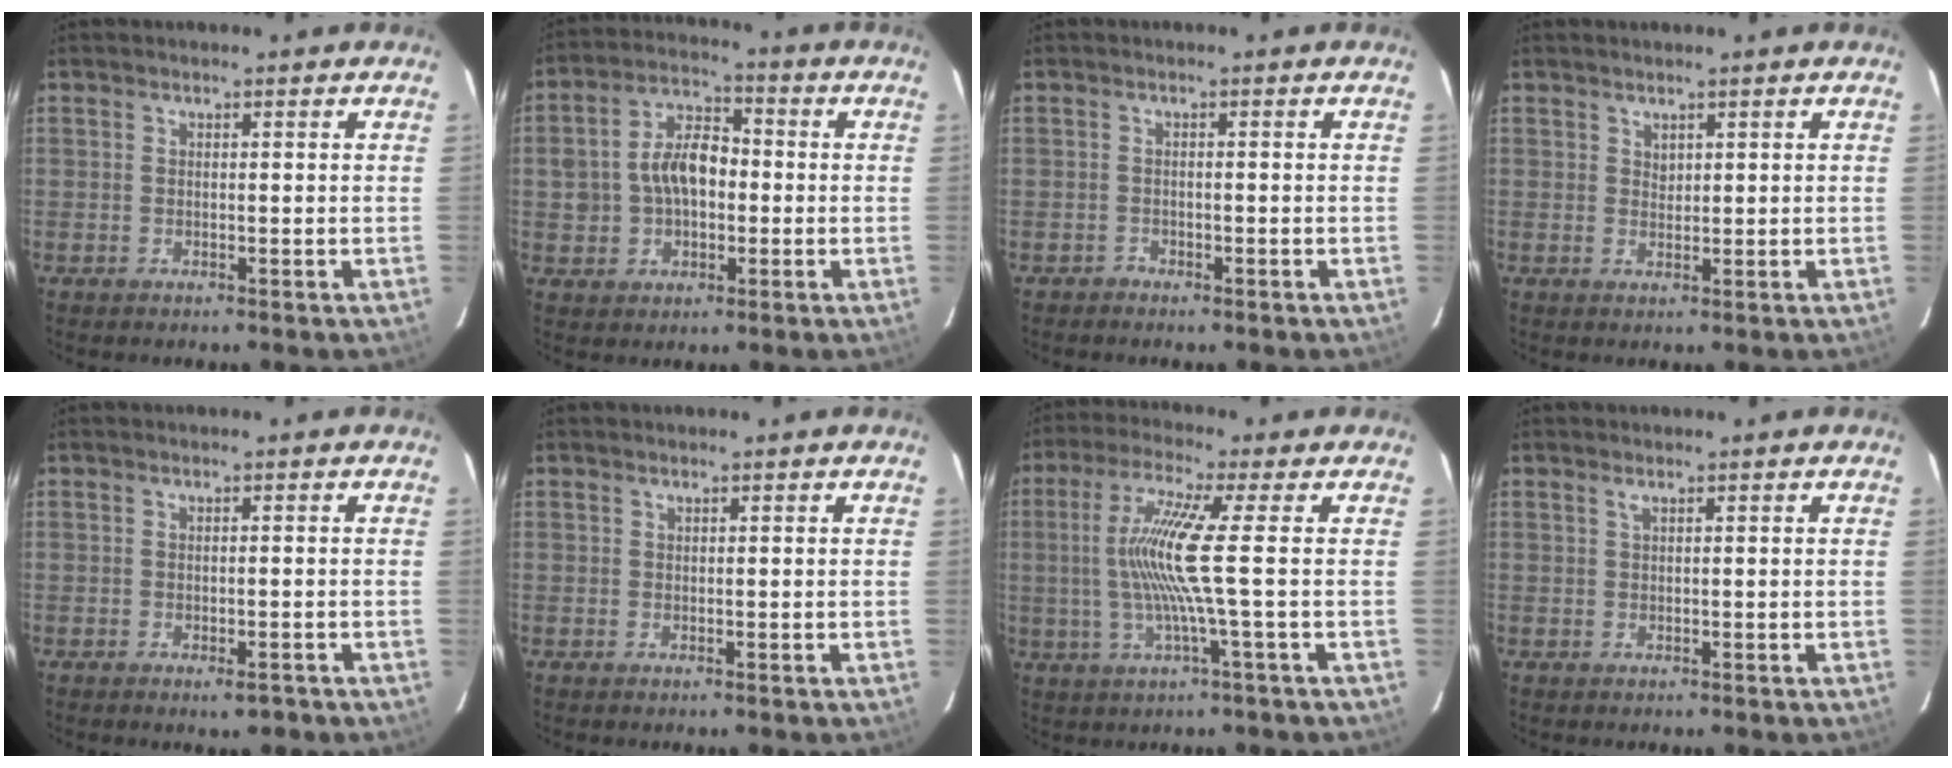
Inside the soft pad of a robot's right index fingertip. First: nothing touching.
{"total": 9.9, "force": [-0.4, 6.6, 7.3], "torque": [-0.144, 0.027, -0.002]}
{"total": 1.3, "force": [-1.2, 0.5, 0.2], "torque": [-0.011, 0.002, -0.018]}
{"total": 1.0, "force": [0.9, 0.5, 0.2], "torque": [-0.001, 0.002, 0.017]}
{"total": 2.4, "force": [-1.6, 1.0, 1.5], "torque": [-0.027, -0.001, -0.019]}
{"total": 0.0}
{"total": 10.3, "force": [-0.3, -1.9, 10.1], "torque": [-0.203, -0.004, -0.003]}
{"total": 0.6, "force": [0.3, -0.3, 0.4], "torque": [-0.008, 0.002, 0.006]}